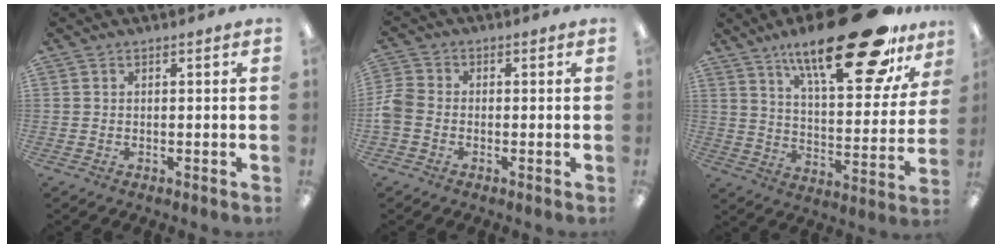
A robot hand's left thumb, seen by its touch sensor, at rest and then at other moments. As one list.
[{"total": 5.0, "force": [-1.5, 3.7, 3.0], "torque": [-0.059, 0.014, -0.026]}, {"total": 26.7, "force": [18.4, 7.9, 17.7], "torque": [-0.264, -0.111, 0.294]}]